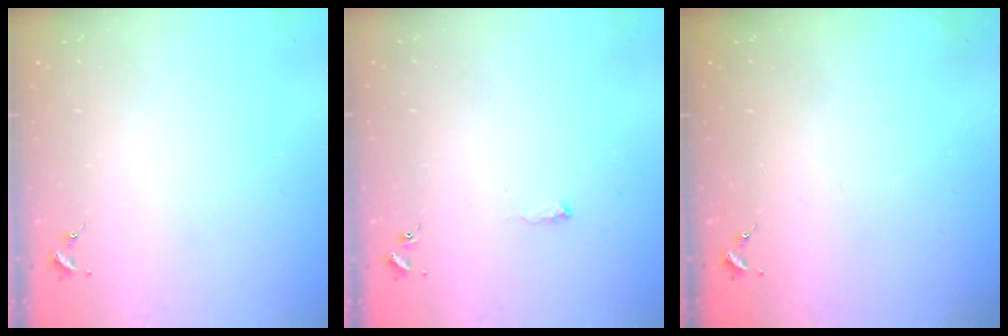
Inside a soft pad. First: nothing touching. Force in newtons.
{"total": 3.8, "press": 3.7, "slide": 0.4}
{"total": 0.0}